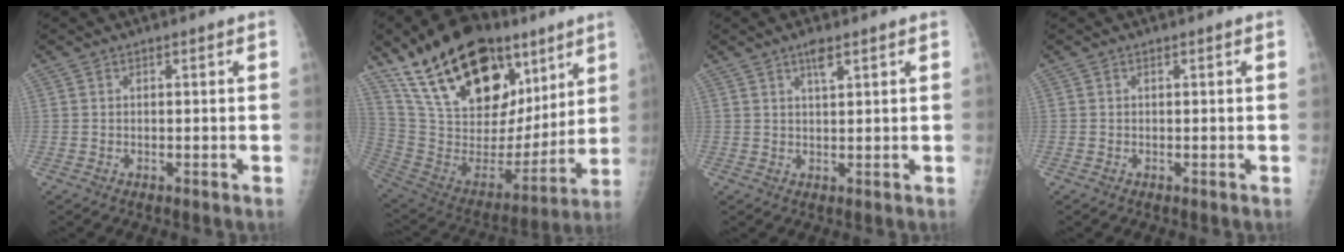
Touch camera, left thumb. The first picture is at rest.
{"total": 30.0, "force": [17.0, 15.6, 19.1], "torque": [-0.291, -0.021, 0.298]}
{"total": 2.6, "force": [1.6, 0.6, 2.0], "torque": [-0.035, -0.005, 0.028]}
{"total": 0.0}